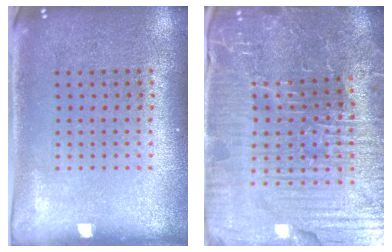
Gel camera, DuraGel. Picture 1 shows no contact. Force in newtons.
{"total": 5.9, "press": 5.5, "slide": 1.9}